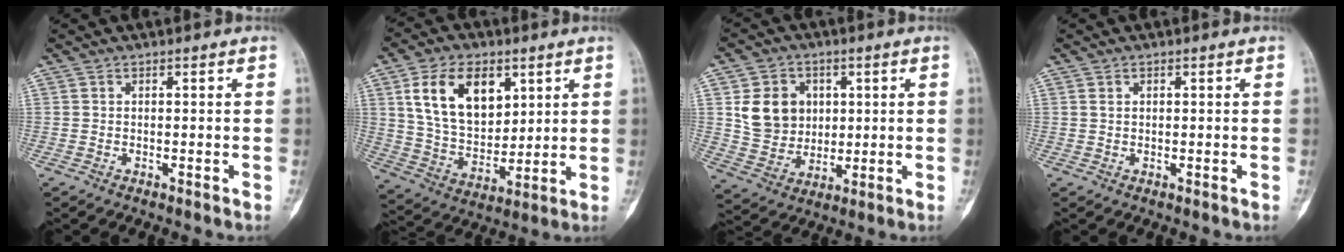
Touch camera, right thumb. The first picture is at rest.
{"total": 16.1, "force": [6.3, 10.0, 10.9], "torque": [-0.164, -0.026, 0.128]}
{"total": 11.2, "force": [2.5, 9.6, 5.3], "torque": [-0.054, -0.007, 0.055]}
{"total": 1.0, "force": [0.5, 0.6, 0.6], "torque": [-0.012, 0.001, 0.010]}